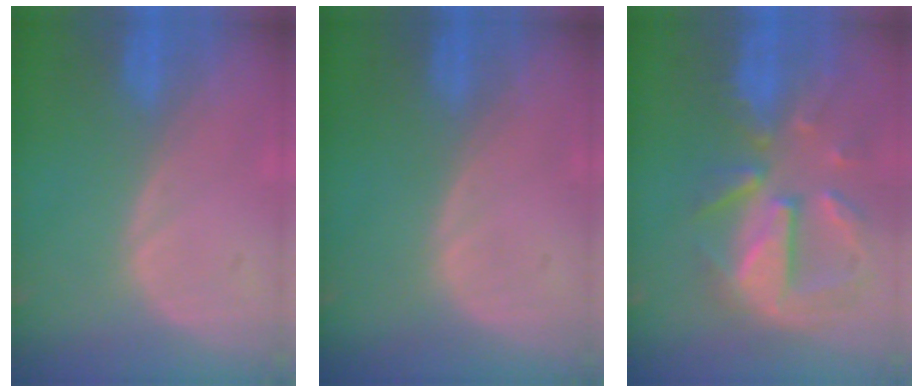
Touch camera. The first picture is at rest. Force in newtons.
{"total": 0.0}
{"total": 11.1, "press": 9.8, "slide": 5.4}